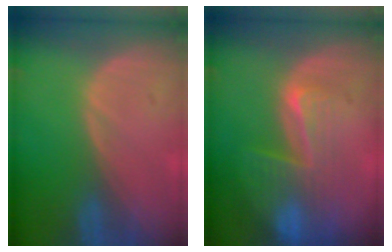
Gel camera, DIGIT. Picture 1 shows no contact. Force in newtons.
{"total": 8.4, "press": 7.2, "slide": 4.3}